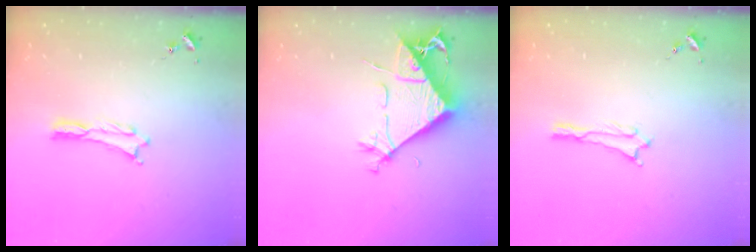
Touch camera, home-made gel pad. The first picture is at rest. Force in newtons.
{"total": 8.2, "press": 8.1, "slide": 1.2}
{"total": 0.0}